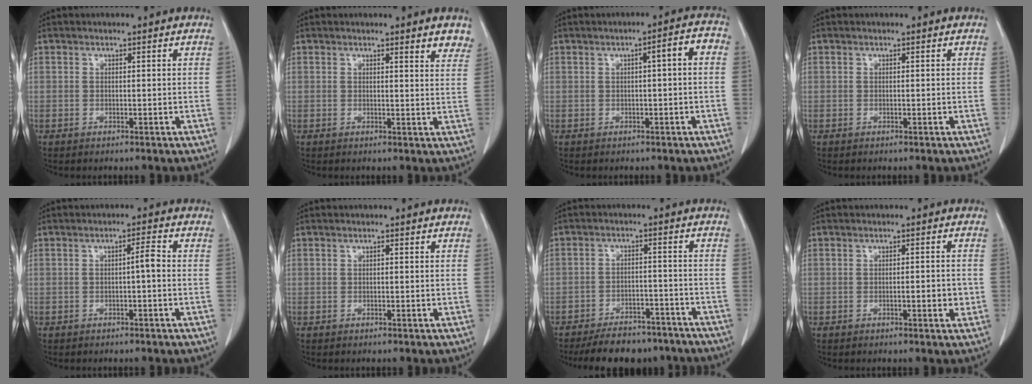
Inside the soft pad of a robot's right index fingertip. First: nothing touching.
{"total": 3.8, "force": [3.3, 0.6, 1.7], "torque": [-0.016, -0.016, 0.024]}
{"total": 3.7, "force": [0.2, 0.5, 3.7], "torque": [-0.046, 0.015, 0.000]}
{"total": 0.0}
{"total": 2.2, "force": [-0.4, 0.1, 2.1], "torque": [-0.034, 0.004, -0.008]}
{"total": 0.0}
{"total": 12.3, "force": [-10.8, 4.7, 3.6], "torque": [-0.039, 0.005, -0.140]}
{"total": 2.5, "force": [-0.7, 0.7, 2.3], "torque": [-0.036, 0.001, -0.007]}